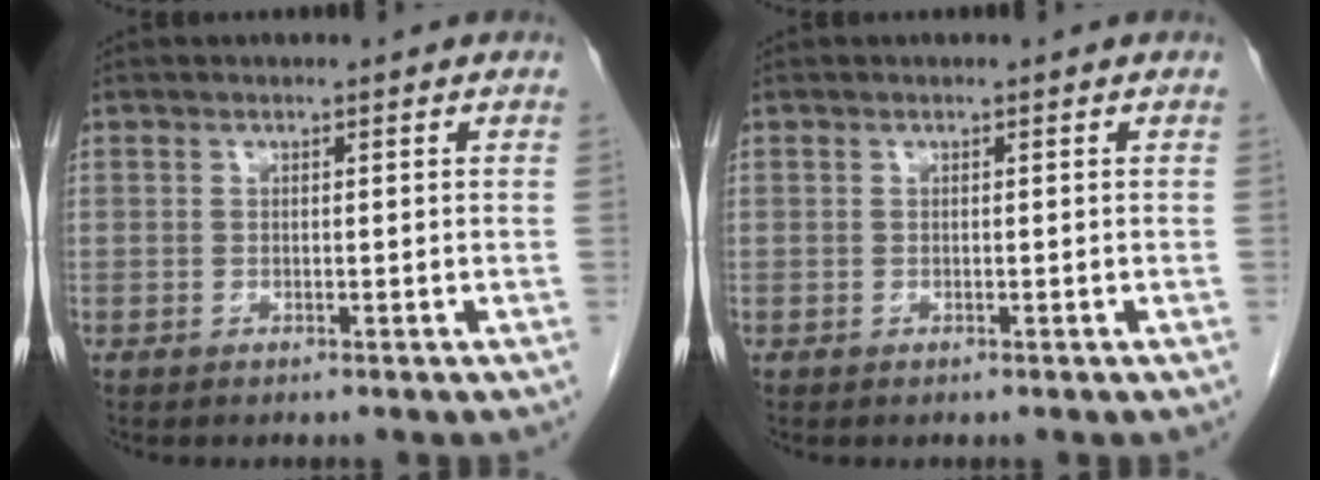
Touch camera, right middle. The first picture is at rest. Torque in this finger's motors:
{"motor_torque": [-0.14, 0.07, -0.01, 0.01]}